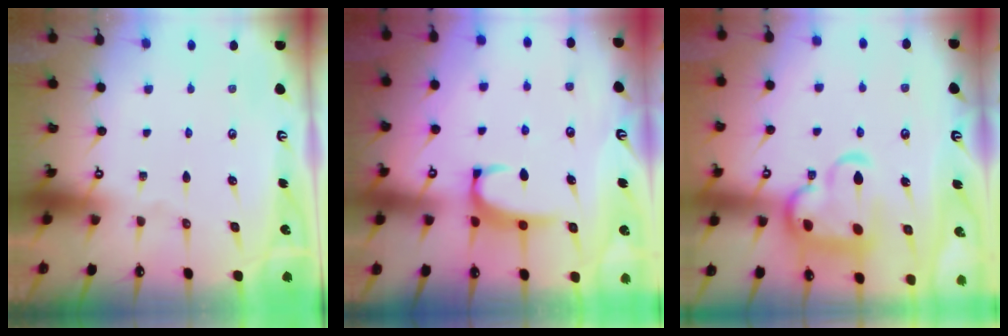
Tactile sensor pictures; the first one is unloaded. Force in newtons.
{"total": 2.3, "press": 2.2, "slide": 0.6}
{"total": 9.3, "press": 9.1, "slide": 1.9}